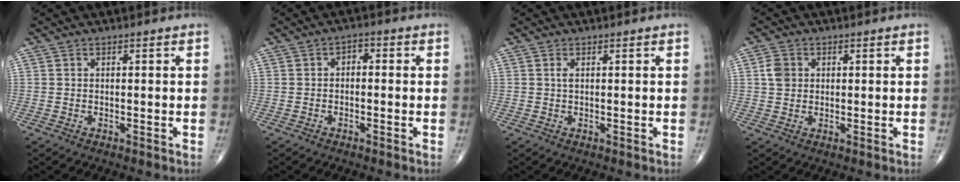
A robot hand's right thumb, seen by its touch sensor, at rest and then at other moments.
{"total": 2.1, "force": [-0.2, 1.4, 1.6], "torque": [-0.013, 0.013, -0.013]}
{"total": 0.7, "force": [0.2, 0.3, 0.6], "torque": [-0.016, 0.003, 0.005]}
{"total": 3.4, "force": [0.7, 2.8, 1.7], "torque": [-0.023, 0.002, 0.012]}